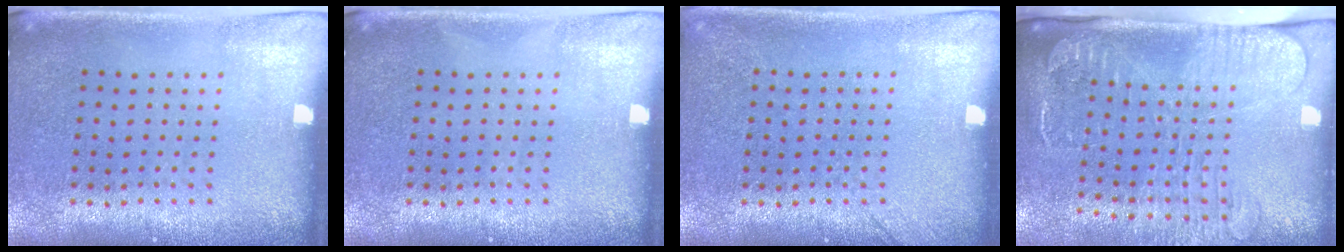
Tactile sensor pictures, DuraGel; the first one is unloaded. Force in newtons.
{"total": 0.0}
{"total": 1.2, "press": 1.2, "slide": 0.2}
{"total": 2.7, "press": 2.0, "slide": 1.7}